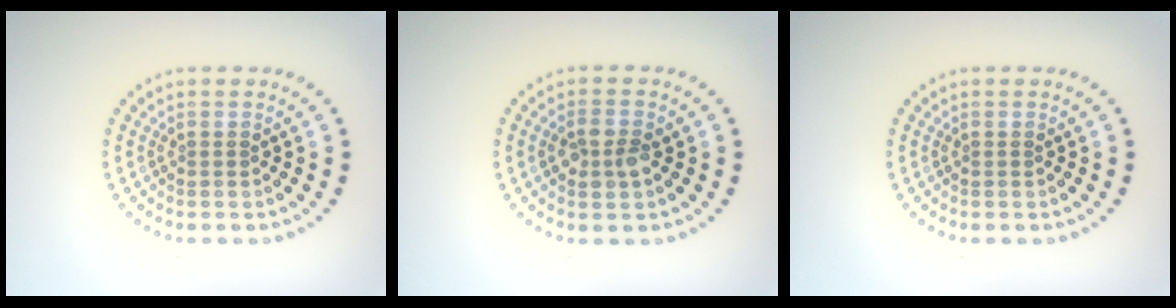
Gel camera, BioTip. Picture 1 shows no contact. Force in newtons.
{"total": 2.4, "press": 2.4, "slide": 0.1}
{"total": 0.0}